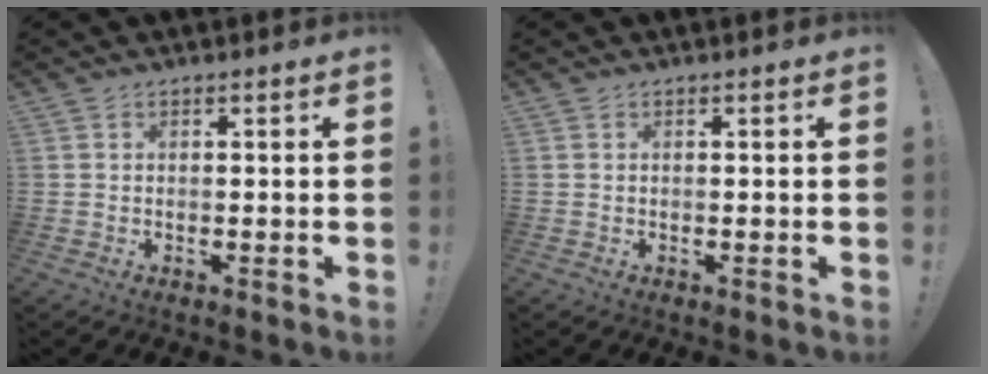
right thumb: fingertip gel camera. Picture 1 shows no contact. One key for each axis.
{"total": 0.0}